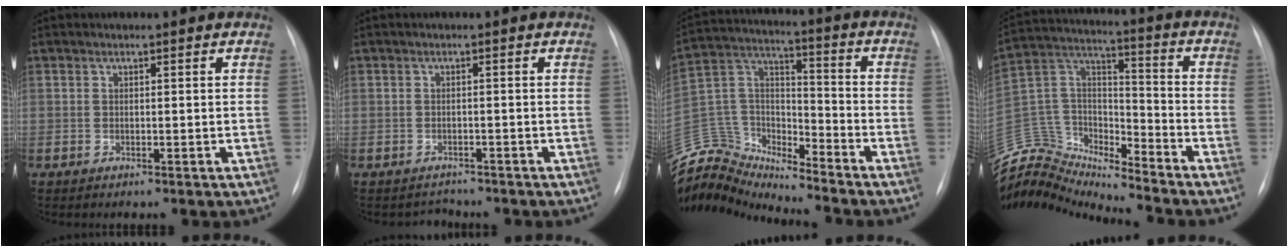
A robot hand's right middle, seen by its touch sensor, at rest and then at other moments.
{"total": 1.5, "force": [-1.3, 0.5, -0.7], "torque": [0.007, -0.002, -0.020]}
{"total": 15.2, "force": [-15.0, 1.8, 1.1], "torque": [-0.028, 0.063, -0.281]}
{"total": 16.7, "force": [-16.5, 1.8, 2.1], "torque": [-0.045, 0.062, -0.304]}